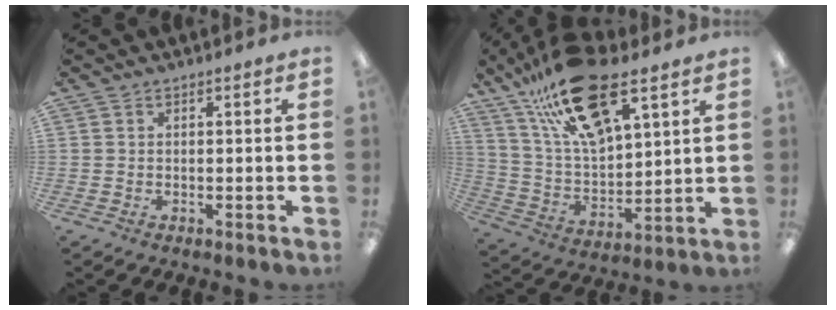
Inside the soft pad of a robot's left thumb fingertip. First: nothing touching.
{"total": 23.0, "force": [14.5, 9.4, 15.3], "torque": [-0.281, -0.066, 0.252]}